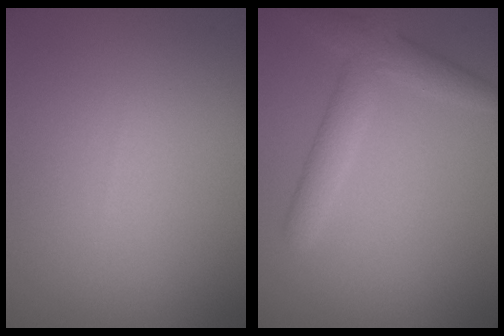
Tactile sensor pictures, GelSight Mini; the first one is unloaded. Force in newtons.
{"total": 3.8, "press": 3.8, "slide": 0.1}